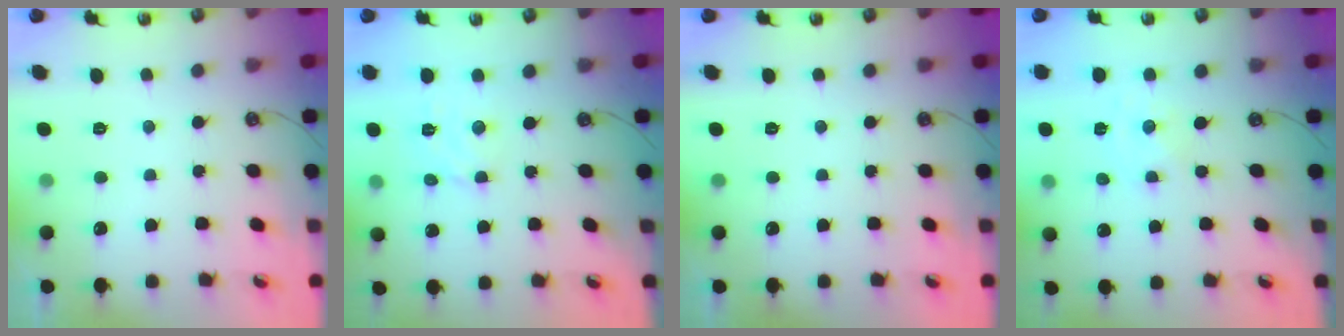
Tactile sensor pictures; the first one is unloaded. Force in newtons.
{"total": 2.9, "press": 2.8, "slide": 0.3}
{"total": 0.0}
{"total": 0.0}